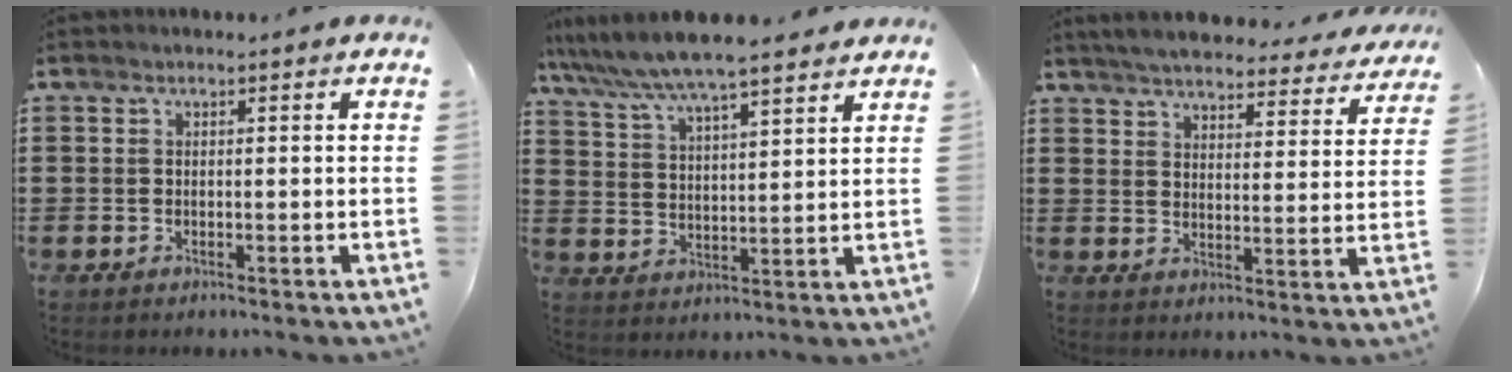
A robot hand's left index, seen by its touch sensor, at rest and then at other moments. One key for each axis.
{"total": 6.7, "fx": 6.0, "fy": 0.3, "fz": 2.8, "tx": -0.079, "ty": -0.026, "tz": 0.104}
{"total": 5.1, "fx": 5.0, "fy": 0.2, "fz": 1.4, "tx": -0.050, "ty": -0.029, "tz": 0.085}